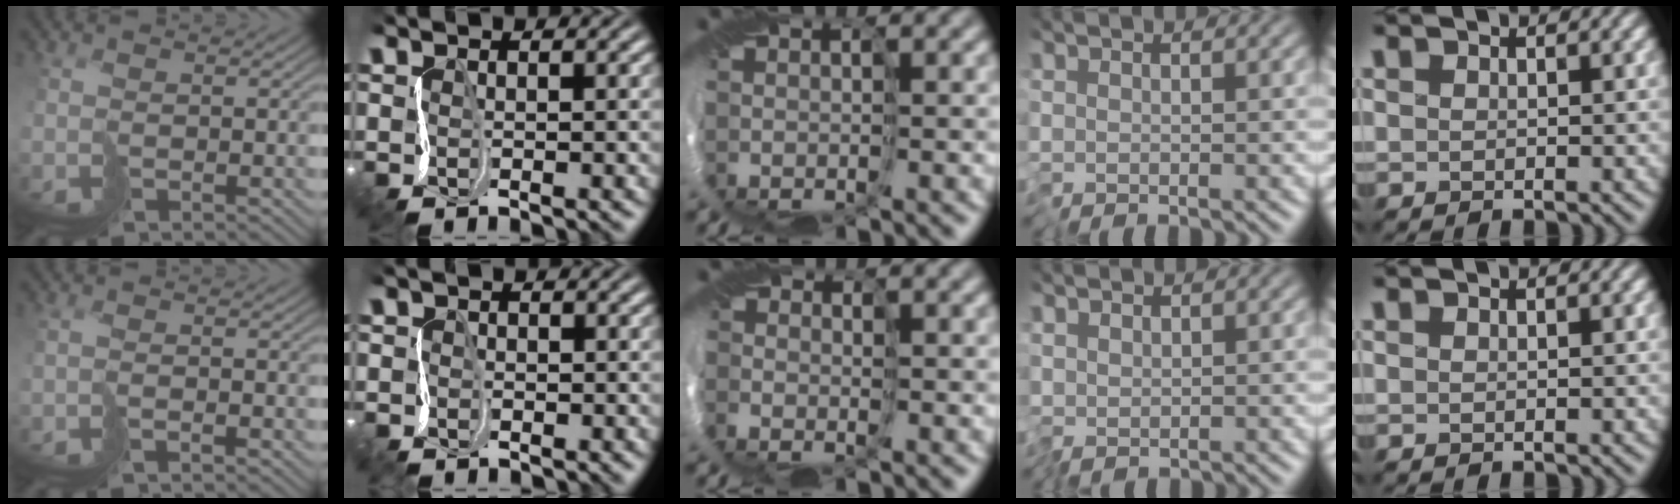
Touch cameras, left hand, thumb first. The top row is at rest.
{"thumb": {"total": 1.6, "force": [-1.0, 0.3, 1.2], "torque": [-0.029, 0.000, -0.025]}, "index": {"total": 1.4, "force": [-1.1, -0.1, -0.9], "torque": [0.002, -0.003, -0.013]}, "middle": {"total": 1.7, "force": [-1.0, 1.3, 0.2], "torque": [-0.007, -0.014, -0.019]}, "ring": {"total": 0.7, "force": [0.2, 0.5, 0.4], "torque": [-0.012, -0.002, 0.003]}}